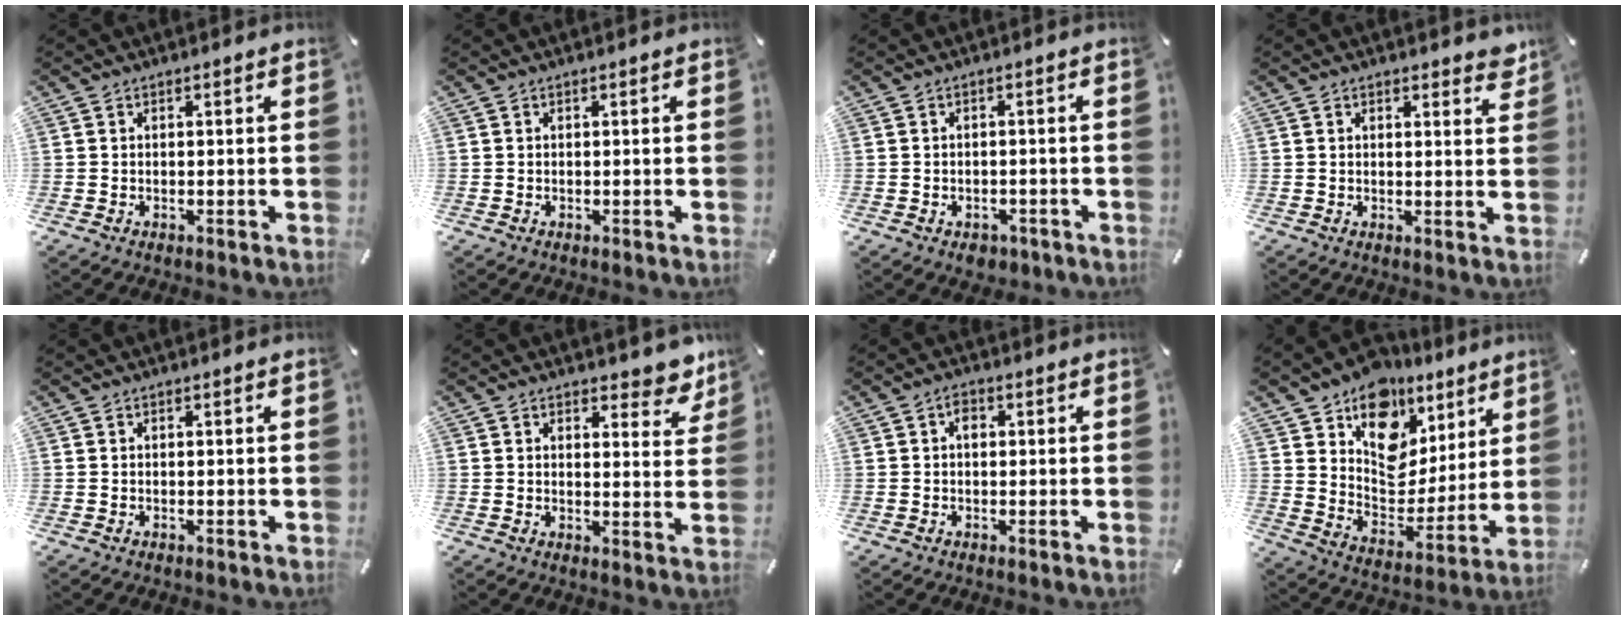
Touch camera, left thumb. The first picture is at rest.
{"total": 0.0}
{"total": 2.9, "force": [-1.6, 1.9, 1.4], "torque": [-0.031, 0.005, -0.030]}
{"total": 2.8, "force": [2.1, 1.1, 1.4], "torque": [-0.010, -0.013, 0.034]}
{"total": 0.0}
{"total": 5.8, "force": [4.6, 3.0, 1.9], "torque": [-0.008, -0.039, 0.077]}
{"total": 2.0, "force": [0.3, 1.4, 1.4], "torque": [-0.023, 0.003, 0.001]}
{"total": 12.9, "force": [8.1, 9.5, 3.1], "torque": [-0.042, -0.080, 0.148]}